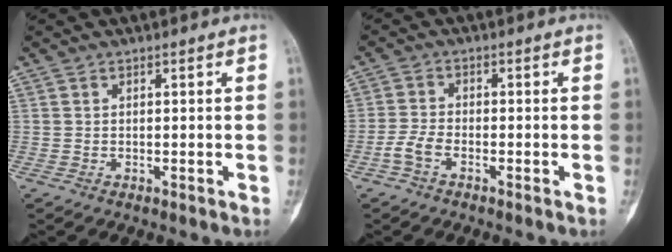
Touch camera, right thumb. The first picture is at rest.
{"total": 3.4, "force": [-1.9, 1.6, 2.3], "torque": [-0.055, 0.013, -0.043]}